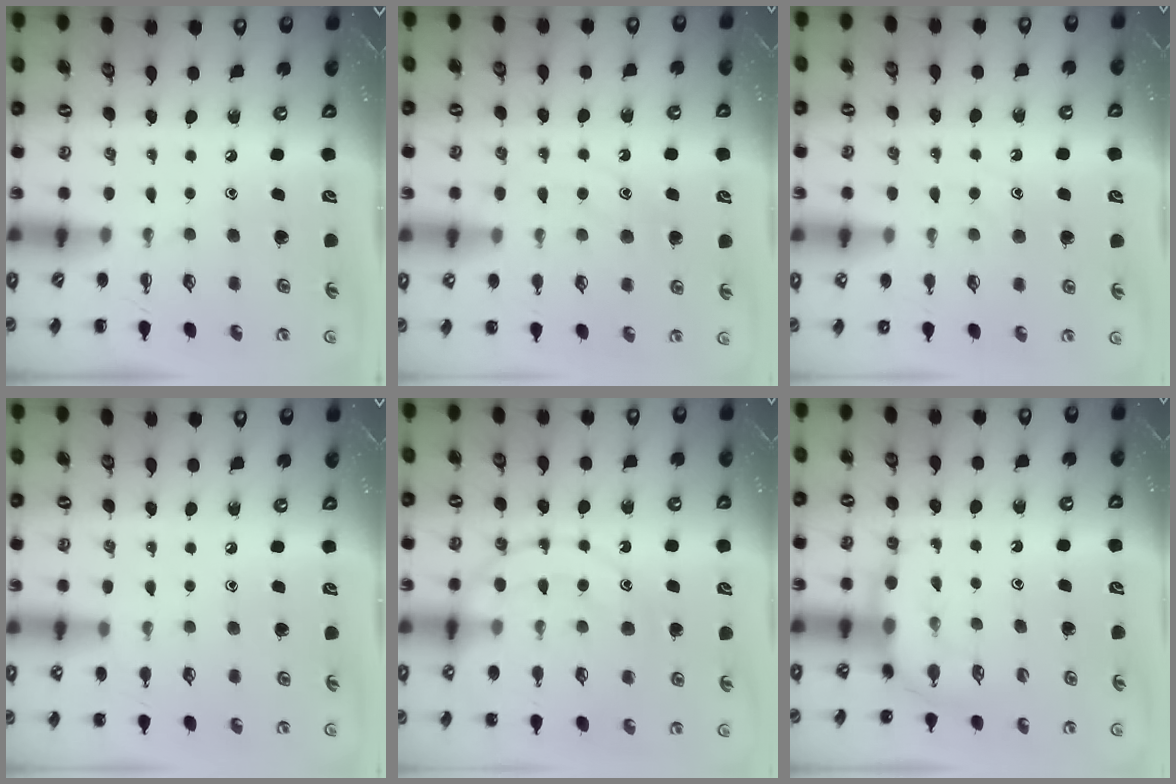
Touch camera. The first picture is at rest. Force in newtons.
{"total": 12.3, "press": 12.2, "slide": 0.8}
{"total": 9.5, "press": 9.5, "slide": 0.7}
{"total": 5.6, "press": 5.3, "slide": 1.9}
{"total": 15.1, "press": 15.0, "slide": 1.4}
{"total": 7.3, "press": 7.3, "slide": 0.6}